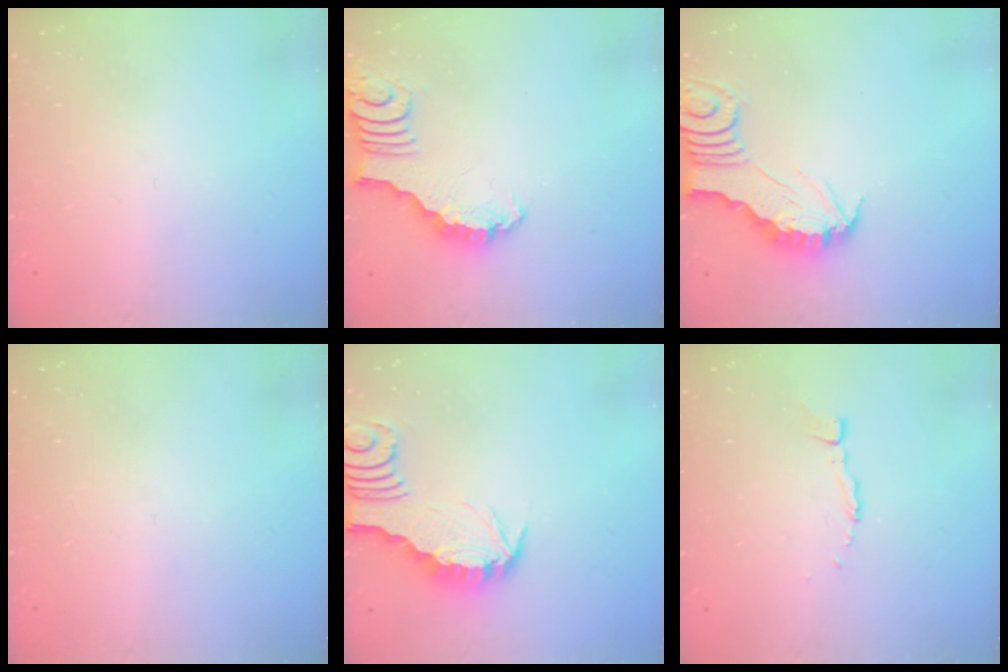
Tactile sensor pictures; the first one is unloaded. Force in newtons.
{"total": 2.2, "press": 2.2, "slide": 0.0}
{"total": 3.0, "press": 2.9, "slide": 0.3}
{"total": 0.0}
{"total": 3.0, "press": 3.0, "slide": 0.3}
{"total": 3.4, "press": 3.4, "slide": 0.3}